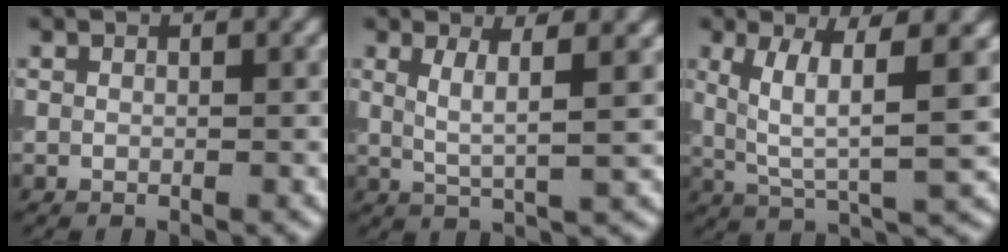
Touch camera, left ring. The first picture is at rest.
{"total": 3.5, "force": [1.3, 0.7, 3.2], "torque": [-0.057, -0.004, 0.025]}
{"total": 6.7, "force": [1.7, 1.6, 6.3], "torque": [-0.117, -0.005, 0.034]}